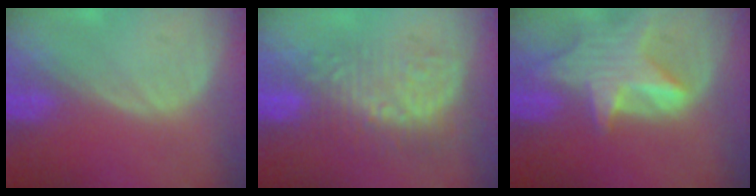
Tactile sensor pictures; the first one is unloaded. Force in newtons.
{"total": 9.9, "press": 8.7, "slide": 4.8}
{"total": 8.0, "press": 7.3, "slide": 3.3}